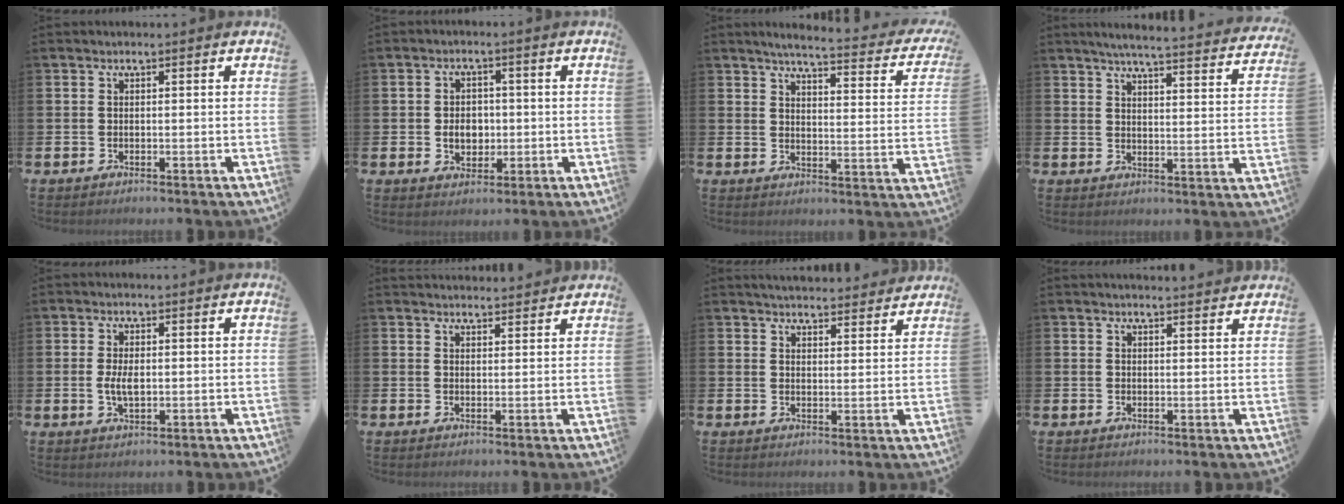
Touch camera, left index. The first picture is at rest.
{"total": 3.8, "force": [-0.3, 3.0, 2.3], "torque": [-0.030, 0.001, -0.014]}
{"total": 4.6, "force": [4.1, 0.3, 1.9], "torque": [-0.041, -0.038, 0.061]}
{"total": 5.3, "force": [5.1, -0.2, 1.5], "torque": [-0.040, -0.039, 0.085]}
{"total": 3.1, "force": [0.1, 1.5, 2.7], "torque": [-0.040, 0.000, -0.003]}
{"total": 2.6, "force": [2.5, 0.4, -0.1], "torque": [0.012, -0.017, 0.043]}
{"total": 4.2, "force": [4.2, 0.5, 0.3], "torque": [-0.001, -0.029, 0.073]}
{"total": 2.0, "force": [2.0, 0.1, 0.0], "torque": [0.012, -0.014, 0.033]}